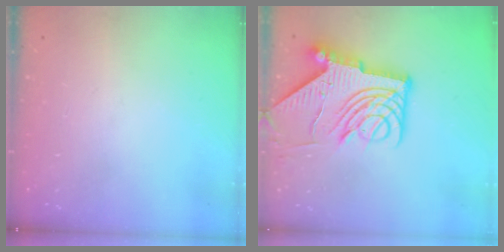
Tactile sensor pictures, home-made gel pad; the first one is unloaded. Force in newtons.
{"total": 15.2, "press": 15.1, "slide": 1.5}